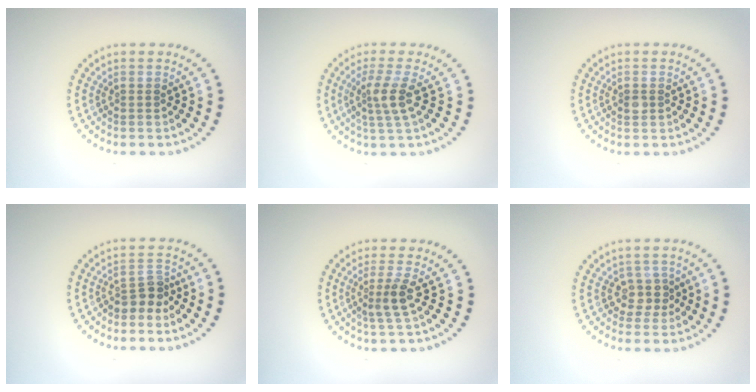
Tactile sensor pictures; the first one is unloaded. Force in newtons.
{"total": 2.7, "press": 2.2, "slide": 1.7}
{"total": 1.0, "press": 1.0, "slide": 0.0}
{"total": 2.2, "press": 1.7, "slide": 1.4}
{"total": 2.4, "press": 1.8, "slide": 1.6}
{"total": 2.1, "press": 1.7, "slide": 1.2}